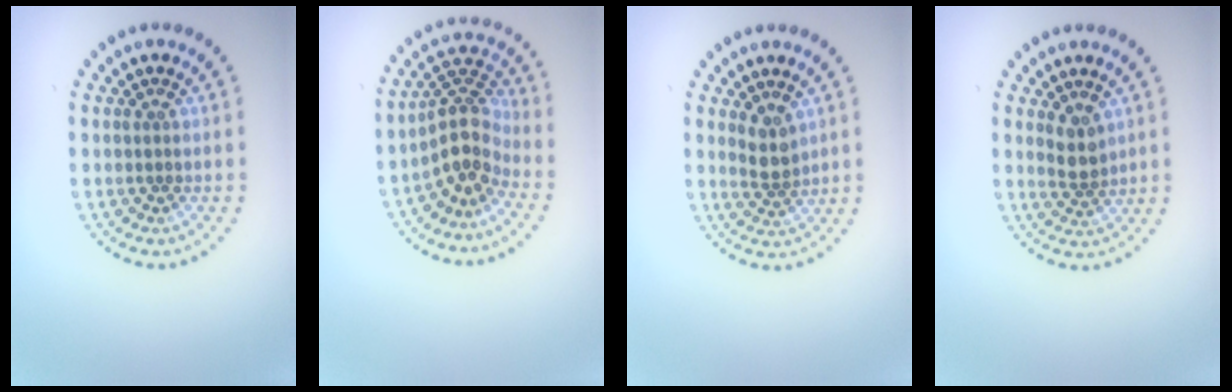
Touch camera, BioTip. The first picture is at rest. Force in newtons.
{"total": 3.6, "press": 2.8, "slide": 2.2}
{"total": 2.1, "press": 1.8, "slide": 1.1}
{"total": 2.0, "press": 1.7, "slide": 1.2}